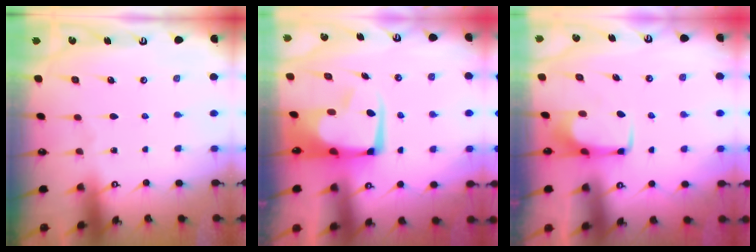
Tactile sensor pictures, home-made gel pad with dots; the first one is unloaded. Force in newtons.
{"total": 3.7, "press": 3.6, "slide": 0.9}
{"total": 1.6, "press": 1.5, "slide": 0.5}